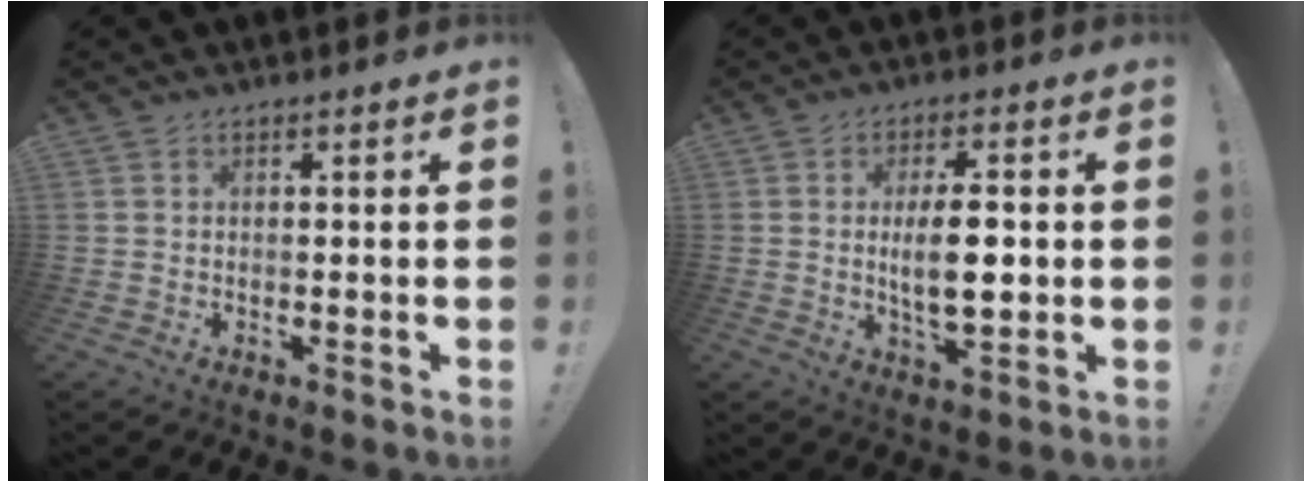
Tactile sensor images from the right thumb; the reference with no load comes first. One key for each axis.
{"total": 10.0, "fx": 0.1, "fy": 3.5, "fz": 9.4, "tx": -0.165, "ty": -0.011, "tz": -0.007}